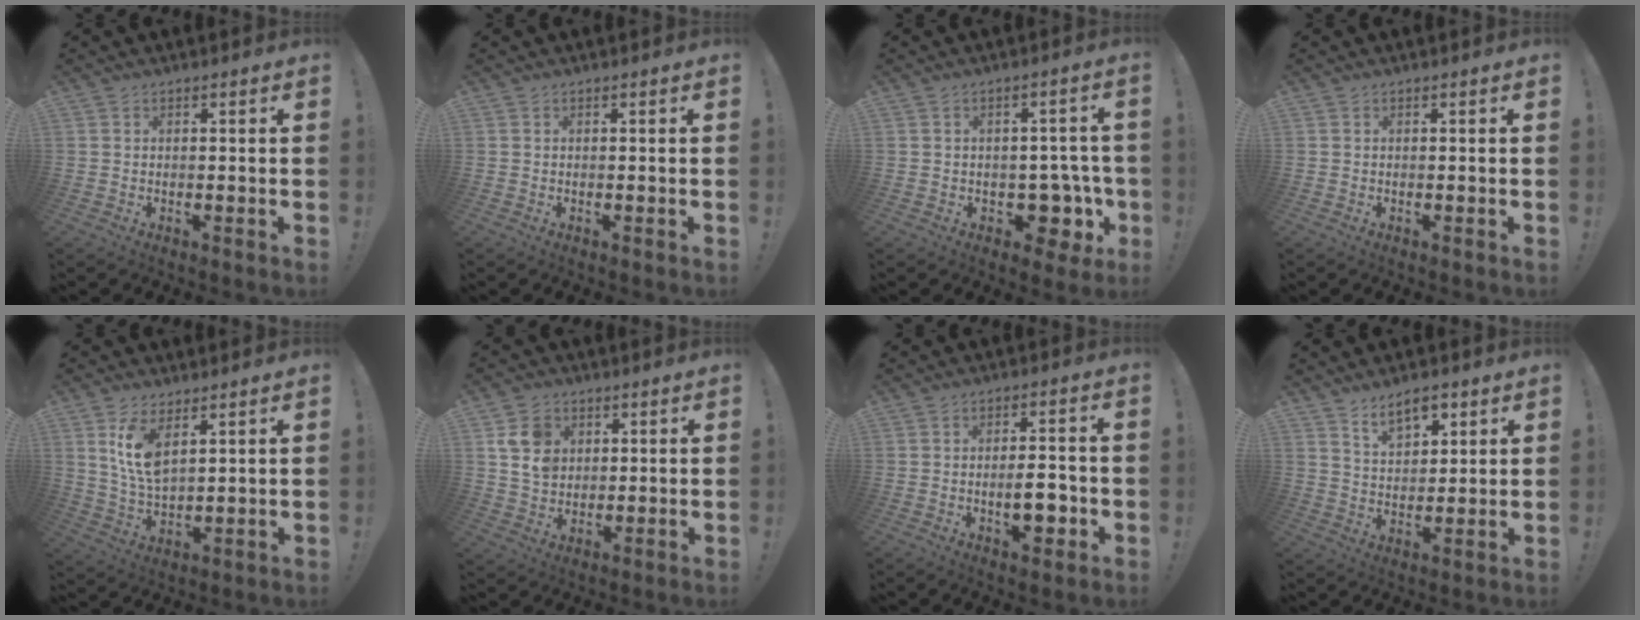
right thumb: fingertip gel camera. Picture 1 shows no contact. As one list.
[{"total": 0.0}, {"total": 7.9, "force": [-1.7, 6.5, 4.2], "torque": [-0.041, 0.014, -0.016]}, {"total": 0.0}, {"total": 9.7, "force": [5.3, 4.5, 6.7], "torque": [-0.127, -0.030, 0.093]}, {"total": 10.1, "force": [3.6, 8.3, 4.4], "torque": [-0.074, -0.007, 0.073]}, {"total": 7.2, "force": [-2.1, 2.9, 6.3], "torque": [-0.079, 0.006, -0.035]}, {"total": 8.6, "force": [5.9, 4.4, 4.4], "torque": [-0.064, -0.026, 0.108]}]